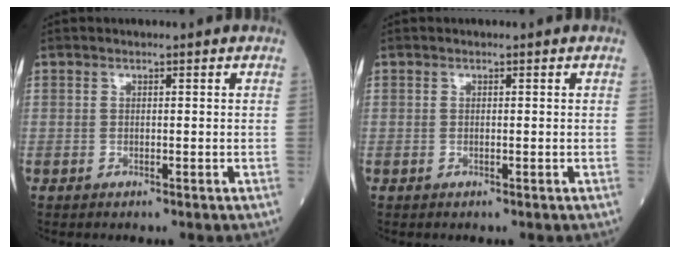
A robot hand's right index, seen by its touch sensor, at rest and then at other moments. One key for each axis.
{"total": 0.0}